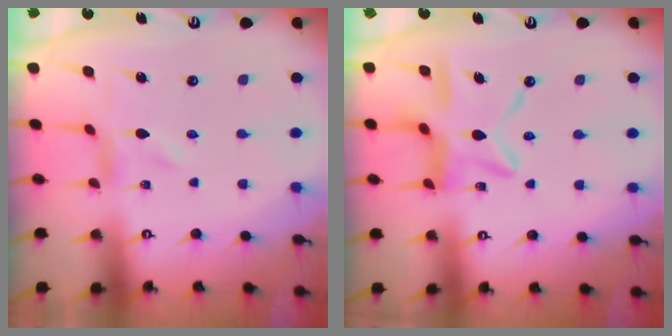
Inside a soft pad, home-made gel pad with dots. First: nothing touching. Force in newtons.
{"total": 13.1, "press": 13.1, "slide": 1.1}